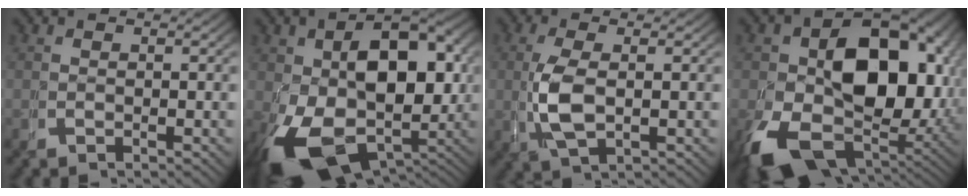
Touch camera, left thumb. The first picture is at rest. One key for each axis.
{"total": 15.5, "fx": -3.7, "fy": 10.3, "fz": 11.0, "tx": -0.215, "ty": -0.067, "tz": -0.020}
{"total": 3.6, "fx": 0.1, "fy": 1.8, "fz": 3.2, "tx": -0.087, "ty": -0.009, "tz": 0.012}
{"total": 19.7, "fx": -2.9, "fy": 13.6, "fz": 13.9, "tx": -0.259, "ty": -0.082, "tz": -0.004}